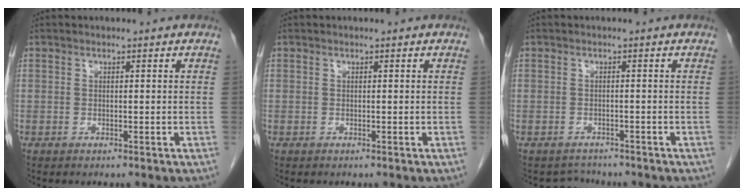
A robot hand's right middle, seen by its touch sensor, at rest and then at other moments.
{"total": 0.0}
{"total": 2.1, "force": [-1.9, 0.7, -0.5], "torque": [0.005, -0.005, -0.028]}